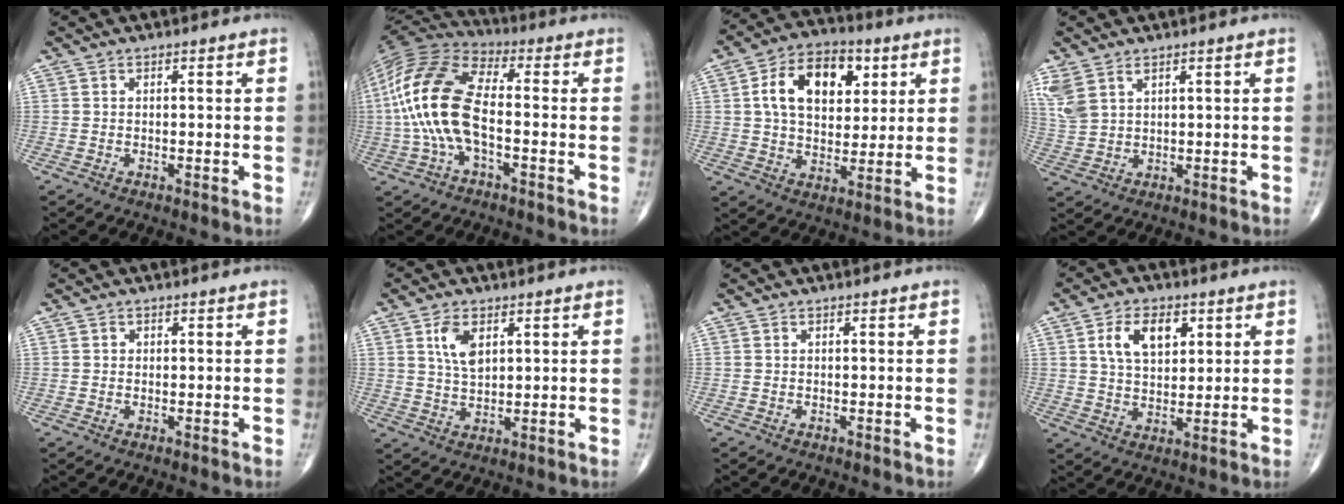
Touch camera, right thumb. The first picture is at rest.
{"total": 17.5, "force": [-1.9, 8.1, 15.4], "torque": [-0.333, 0.034, -0.042]}
{"total": 15.3, "force": [4.6, 9.8, 10.9], "torque": [-0.150, 0.000, 0.073]}
{"total": 5.9, "force": [3.6, 3.0, 3.6], "torque": [-0.085, -0.004, 0.086]}
{"total": 0.6, "force": [0.1, 0.6, 0.2], "torque": [0.004, 0.001, 0.001]}
{"total": 6.0, "force": [2.4, 3.3, 4.4], "torque": [-0.075, -0.011, 0.049]}
{"total": 0.0}
{"total": 8.9, "force": [3.3, 5.4, 6.3], "torque": [-0.088, -0.011, 0.060]}